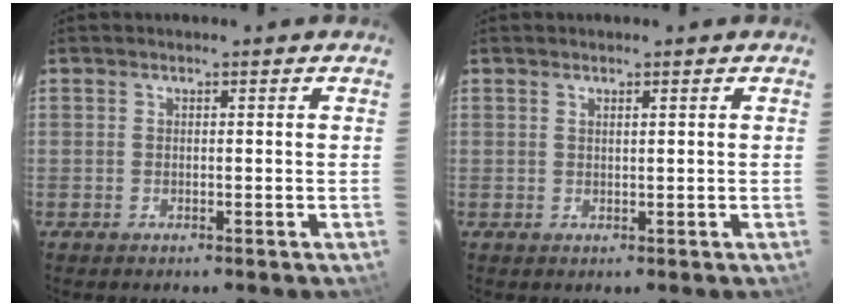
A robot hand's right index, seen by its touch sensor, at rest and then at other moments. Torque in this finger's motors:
{"motor_torque": [-0.22, -0.09, -0.04, 0.00]}